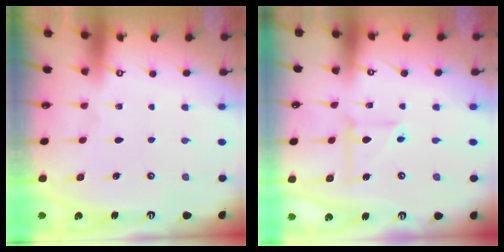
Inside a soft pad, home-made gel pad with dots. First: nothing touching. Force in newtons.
{"total": 5.7, "press": 5.5, "slide": 1.3}